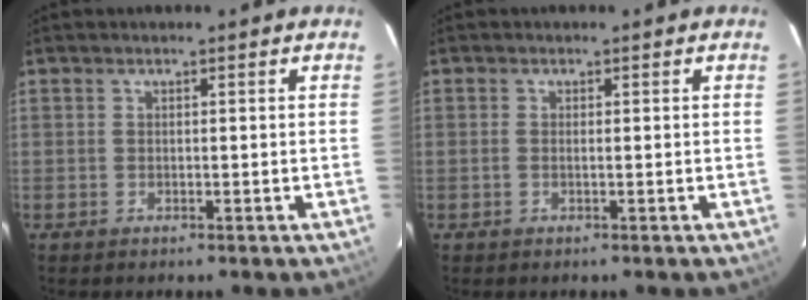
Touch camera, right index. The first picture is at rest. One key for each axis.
{"total": 0.6, "fx": -0.1, "fy": 0.0, "fz": 0.6, "tx": -0.015, "ty": 0.001, "tz": -0.004}